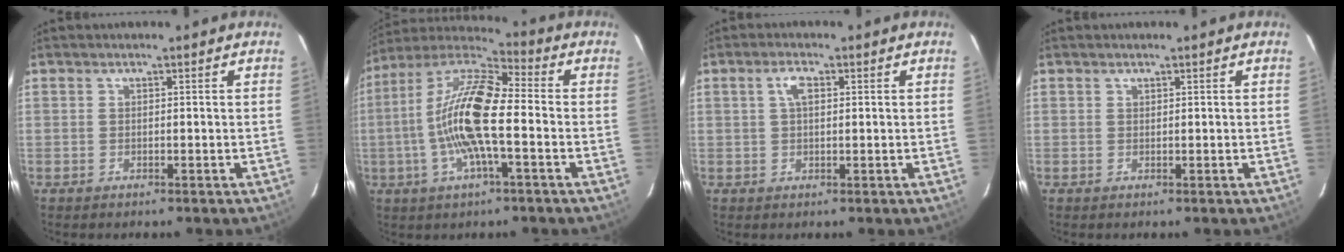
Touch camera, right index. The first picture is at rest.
{"total": 15.7, "force": [-2.6, 4.0, 14.9], "torque": [-0.288, 0.003, -0.060]}
{"total": 2.7, "force": [0.8, 1.3, 2.3], "torque": [-0.047, 0.009, 0.016]}
{"total": 0.0}